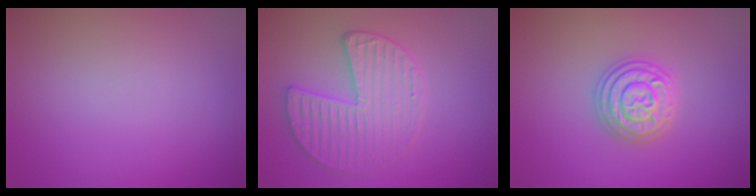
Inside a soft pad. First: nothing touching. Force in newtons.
{"total": 3.7, "press": 3.6, "slide": 0.7}
{"total": 3.7, "press": 3.7, "slide": 0.5}